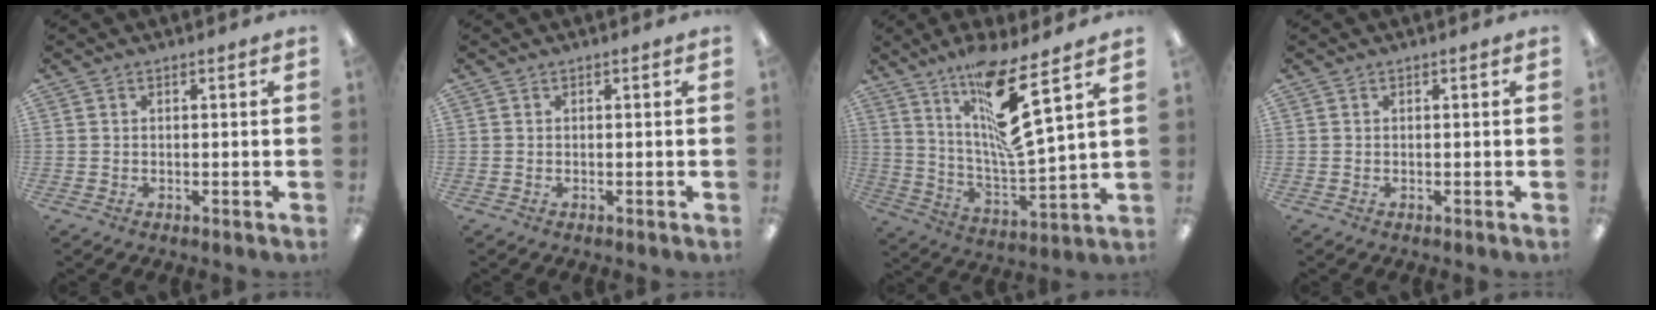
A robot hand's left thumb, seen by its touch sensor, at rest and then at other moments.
{"total": 0.0}
{"total": 17.2, "force": [10.5, 2.8, 13.3], "torque": [-0.253, -0.055, 0.164]}
{"total": 0.0}